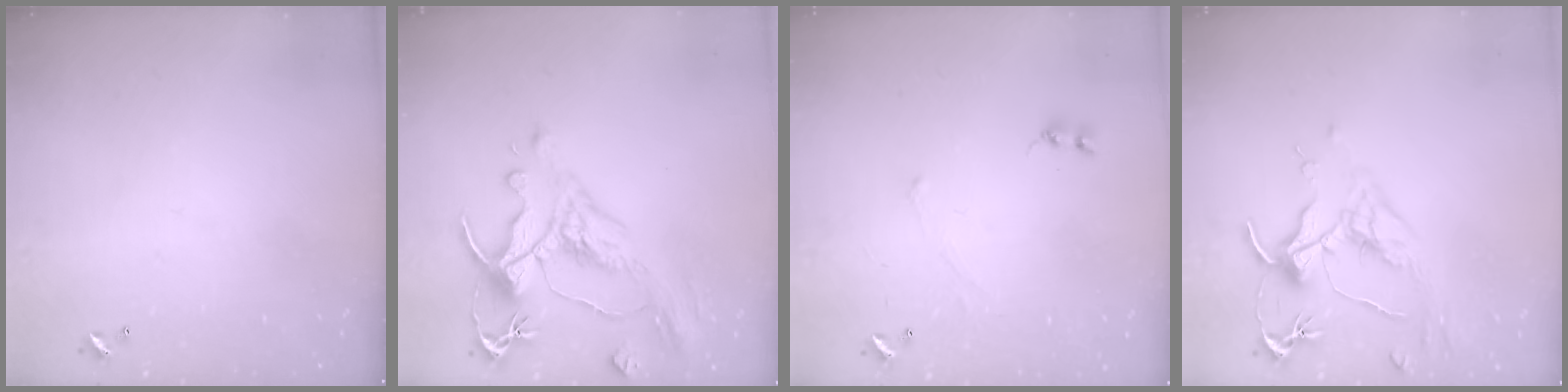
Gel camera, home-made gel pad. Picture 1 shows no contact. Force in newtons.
{"total": 1.7, "press": 0.9, "slide": 1.5}
{"total": 0.7, "press": 0.4, "slide": 0.5}
{"total": 1.7, "press": 1.4, "slide": 0.9}